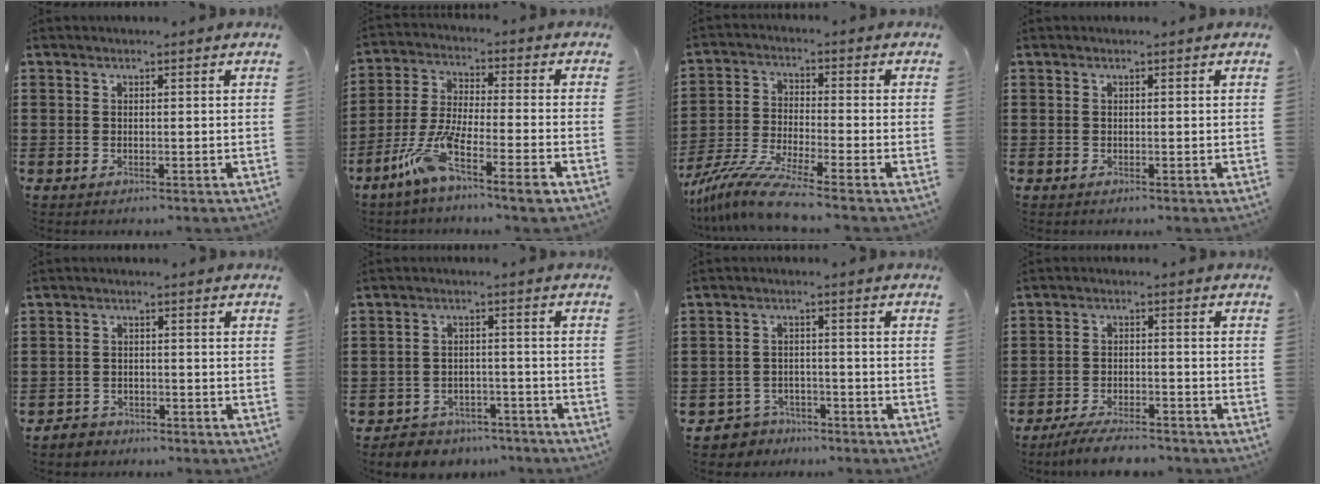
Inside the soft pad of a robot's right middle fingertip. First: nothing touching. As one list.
[{"total": 9.5, "force": [-6.1, 1.3, 7.1], "torque": [-0.163, -0.008, -0.122]}, {"total": 8.3, "force": [-6.9, 0.3, 4.6], "torque": [-0.109, -0.012, -0.138]}, {"total": 0.0}, {"total": 2.1, "force": [-1.9, 0.7, -0.2], "torque": [-0.004, 0.003, -0.044]}, {"total": 4.0, "force": [-3.9, 1.0, -0.2], "torque": [-0.003, 0.005, -0.084]}, {"total": 3.2, "force": [-3.0, 1.1, -0.1], "torque": [-0.016, 0.000, -0.068]}, {"total": 4.9, "force": [-4.6, 0.6, 1.5], "torque": [-0.031, 0.000, -0.091]}]